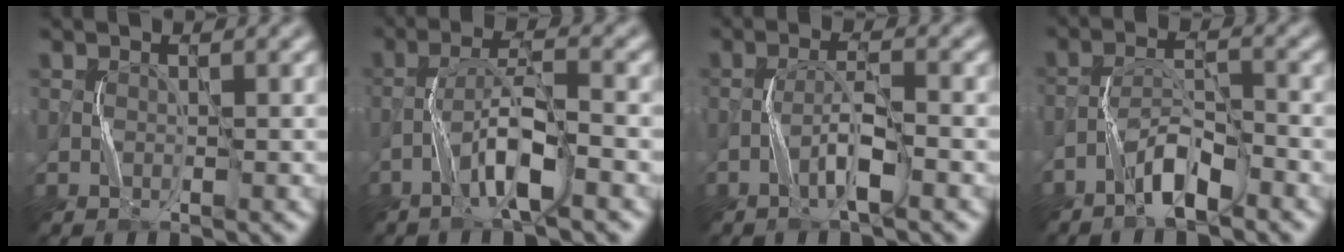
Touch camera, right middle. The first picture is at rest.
{"total": 5.0, "force": [-2.6, 0.6, 4.2], "torque": [-0.078, 0.017, -0.052]}
{"total": 3.2, "force": [-1.7, 0.3, 2.7], "torque": [-0.054, 0.013, -0.035]}
{"total": 4.0, "force": [-2.8, 1.0, 2.7], "torque": [-0.047, 0.015, -0.055]}